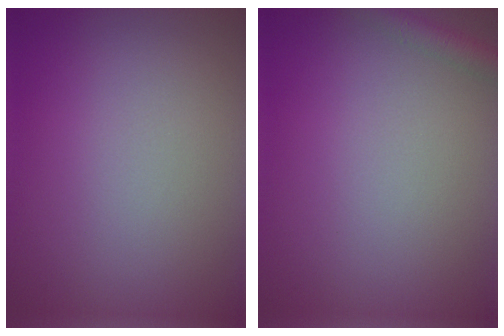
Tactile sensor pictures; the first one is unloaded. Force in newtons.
{"total": 2.0, "press": 2.0, "slide": 0.1}